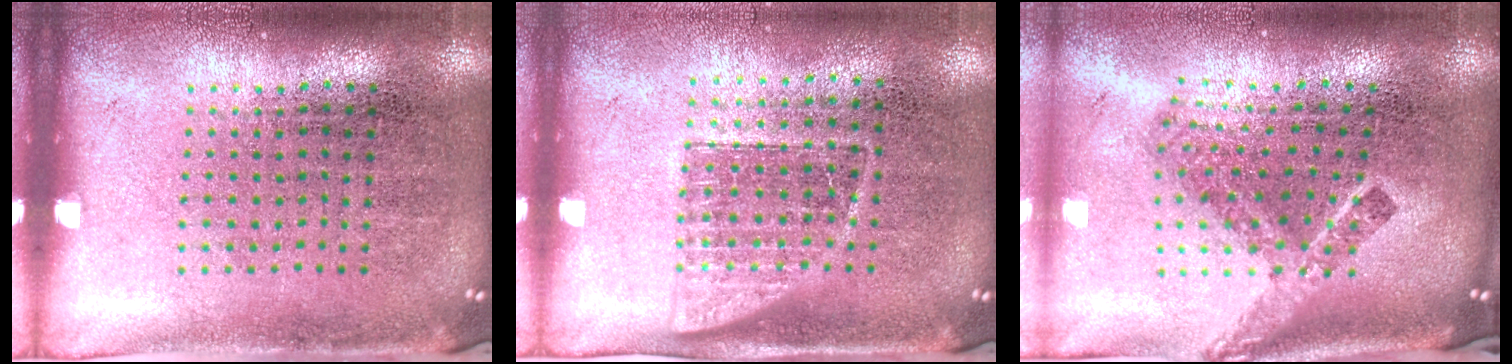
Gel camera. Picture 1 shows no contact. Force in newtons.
{"total": 1.1, "press": 0.9, "slide": 0.6}
{"total": 2.5, "press": 1.6, "slide": 1.9}